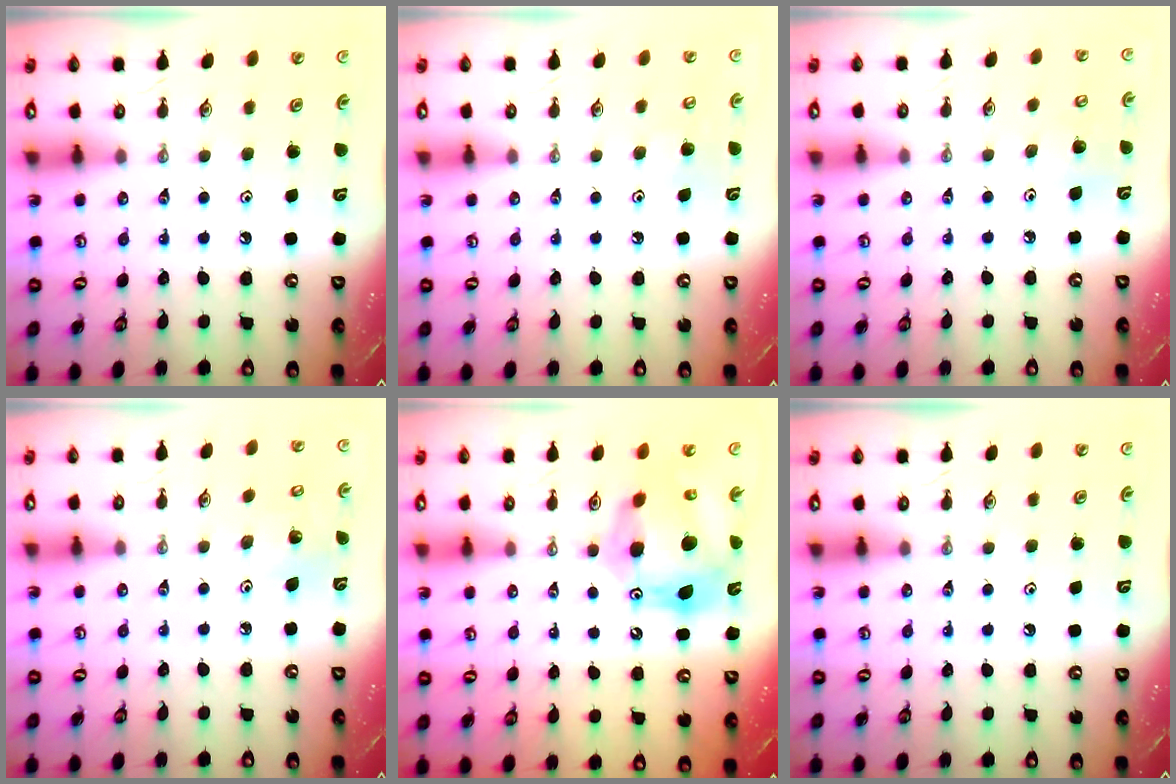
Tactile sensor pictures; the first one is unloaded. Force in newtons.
{"total": 5.0, "press": 4.9, "slide": 0.3}
{"total": 7.3, "press": 7.2, "slide": 1.4}
{"total": 4.9, "press": 4.8, "slide": 0.3}
{"total": 17.0, "press": 16.9, "slide": 1.5}
{"total": 0.0}